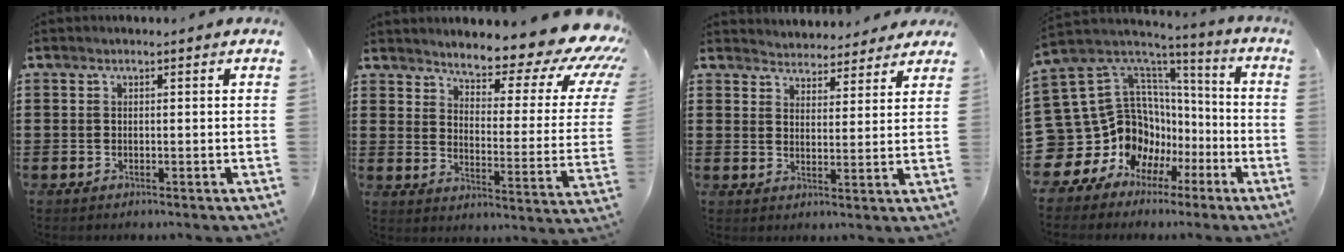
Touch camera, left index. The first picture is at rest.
{"total": 8.5, "force": [7.0, 1.4, 4.6], "torque": [-0.077, -0.065, 0.108]}
{"total": 3.5, "force": [3.4, 0.6, -0.3], "torque": [-0.012, -0.018, 0.060]}
{"total": 14.2, "force": [-2.8, 12.8, 5.5], "torque": [-0.170, -0.042, -0.021]}